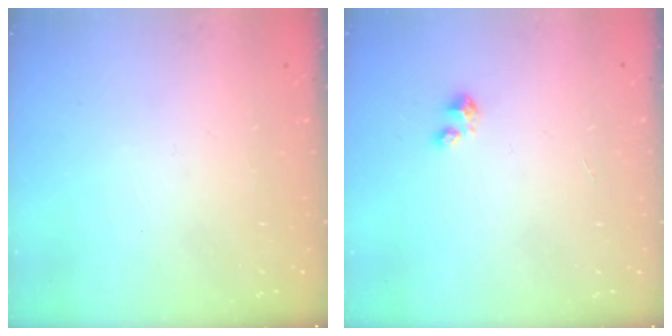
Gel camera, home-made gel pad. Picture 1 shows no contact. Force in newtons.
{"total": 1.6, "press": 1.6, "slide": 0.1}